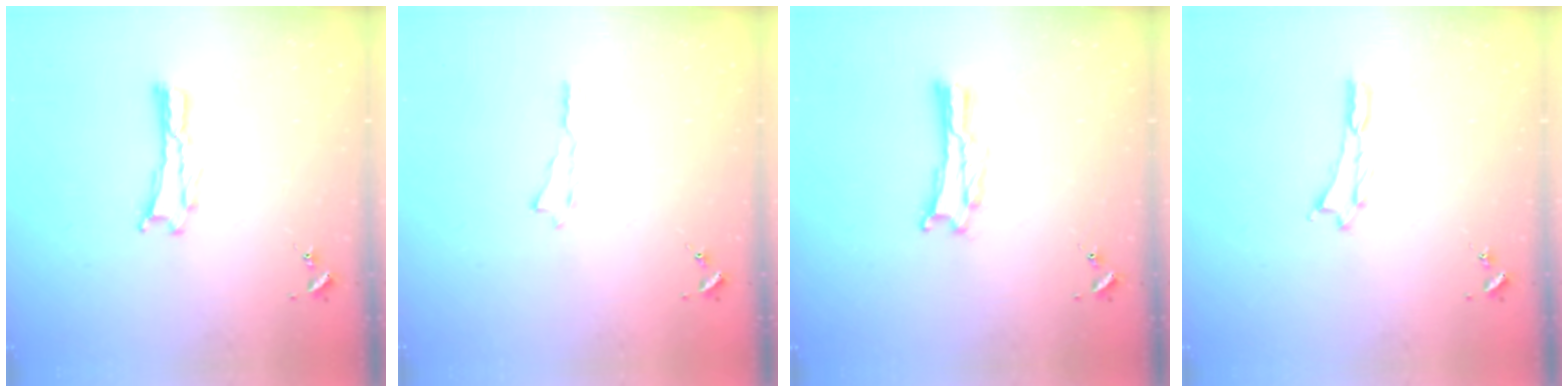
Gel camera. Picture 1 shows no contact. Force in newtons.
{"total": 0.0}
{"total": 0.6, "press": 0.6, "slide": 0.1}
{"total": 0.0}